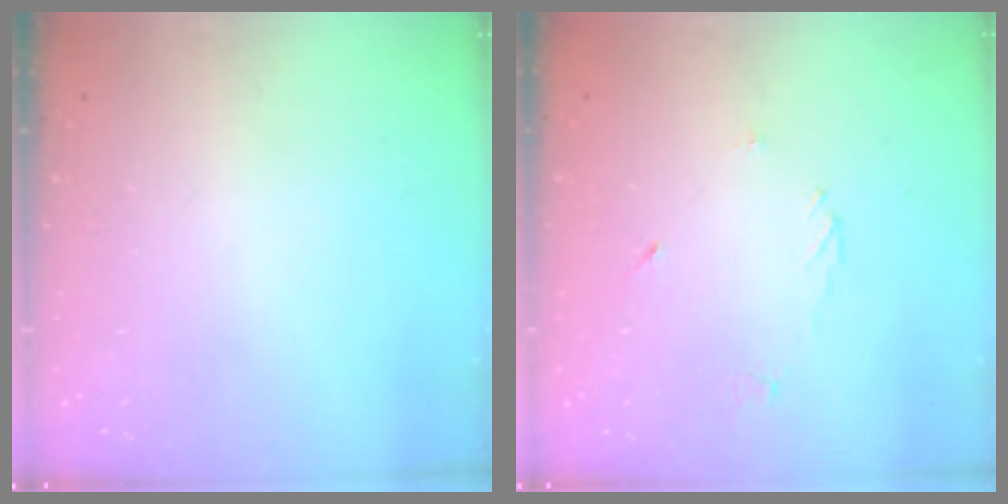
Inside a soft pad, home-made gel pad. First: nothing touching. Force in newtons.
{"total": 4.4, "press": 4.3, "slide": 0.5}